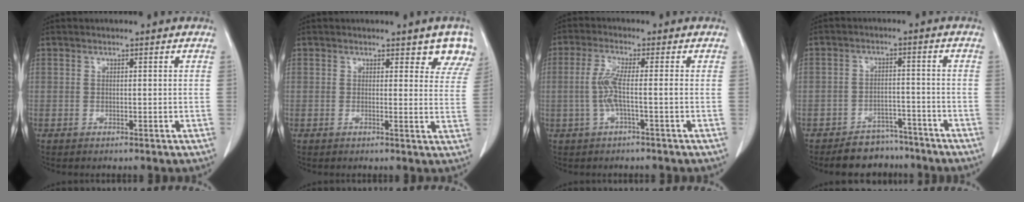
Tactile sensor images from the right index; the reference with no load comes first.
{"total": 5.6, "force": [4.2, 1.8, 3.2], "torque": [-0.016, -0.009, 0.030]}
{"total": 4.3, "force": [-0.8, 0.0, 4.2], "torque": [-0.095, 0.004, -0.017]}
{"total": 6.2, "force": [-5.4, 3.2, 0.2], "torque": [0.011, 0.017, -0.085]}